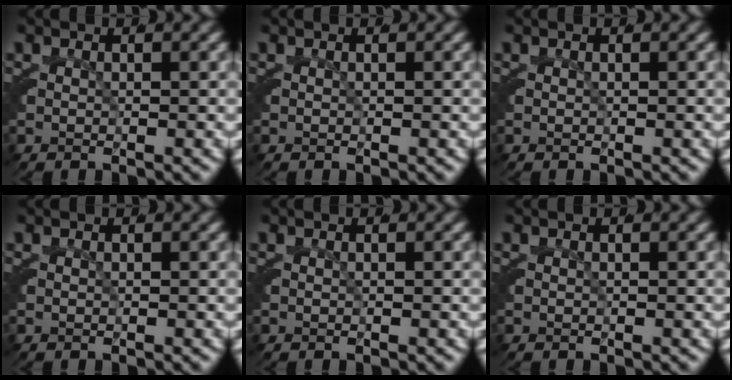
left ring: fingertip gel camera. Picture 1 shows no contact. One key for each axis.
{"total": 0.0}
{"total": 0.0}
{"total": 0.0}
{"total": 0.0}
{"total": 0.0}